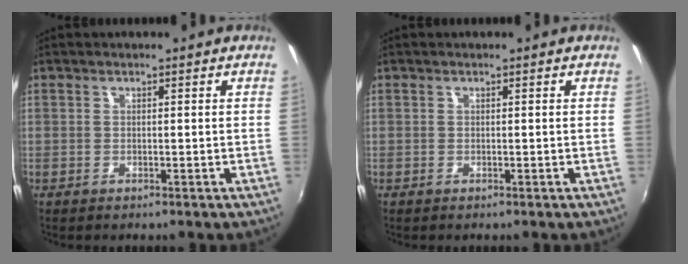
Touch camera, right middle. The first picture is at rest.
{"total": 0.0}